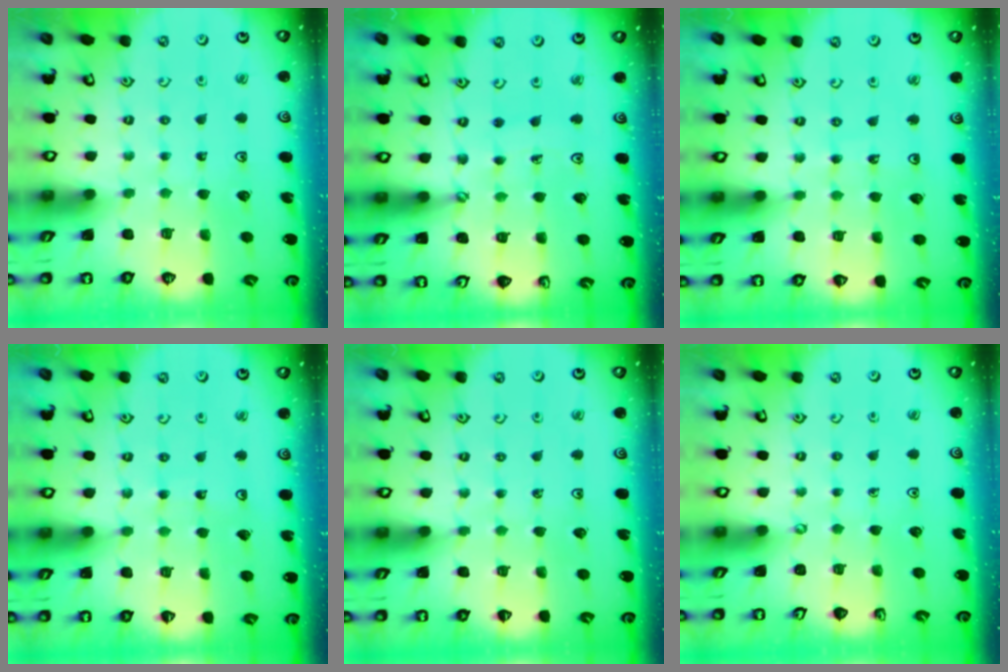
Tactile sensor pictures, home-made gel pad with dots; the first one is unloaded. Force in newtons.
{"total": 5.7, "press": 5.5, "slide": 1.5}
{"total": 5.4, "press": 4.7, "slide": 2.7}
{"total": 3.9, "press": 3.9, "slide": 0.2}
{"total": 2.5, "press": 2.5, "slide": 0.5}
{"total": 0.0}